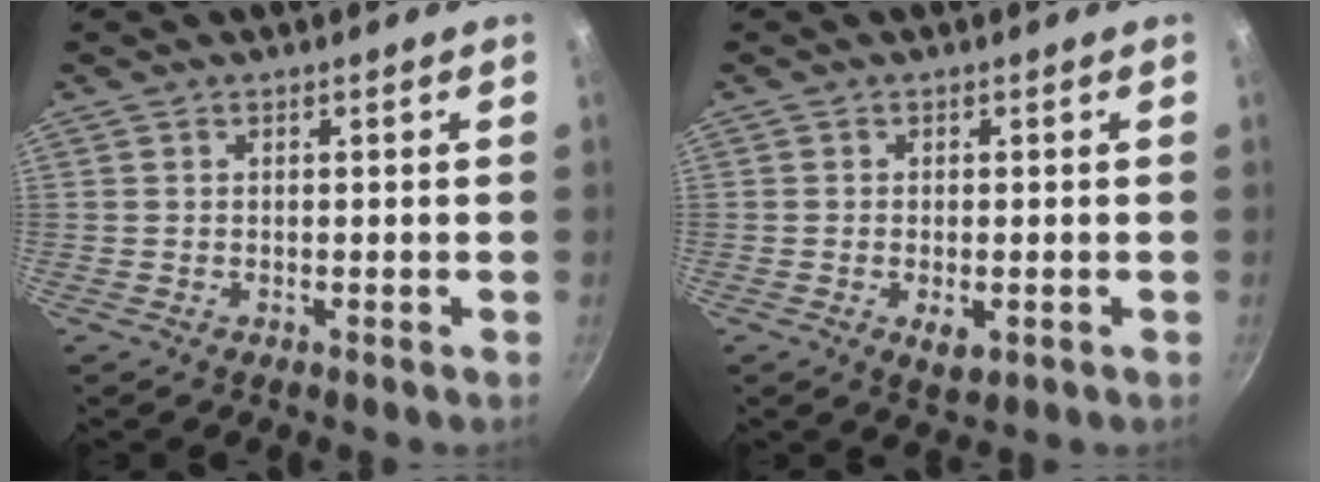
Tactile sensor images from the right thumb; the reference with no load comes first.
{"total": 3.2, "force": [-0.9, 1.6, 2.6], "torque": [-0.040, -0.005, -0.012]}